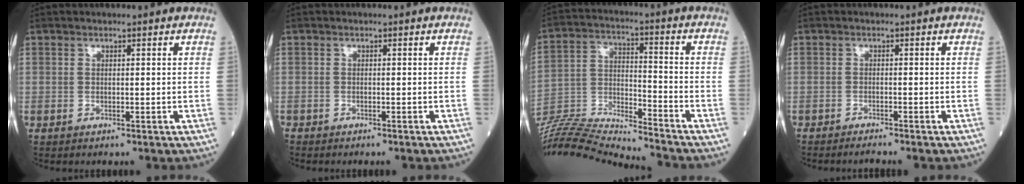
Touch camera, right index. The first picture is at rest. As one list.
[{"total": 1.2, "force": [-1.2, 0.2, 0.3], "torque": [-0.005, -0.001, -0.019]}, {"total": 17.5, "force": [-16.9, -1.2, 4.3], "torque": [-0.081, 0.010, -0.294]}, {"total": 2.0, "force": [-1.8, -0.3, 0.6], "torque": [-0.012, -0.002, -0.028]}]